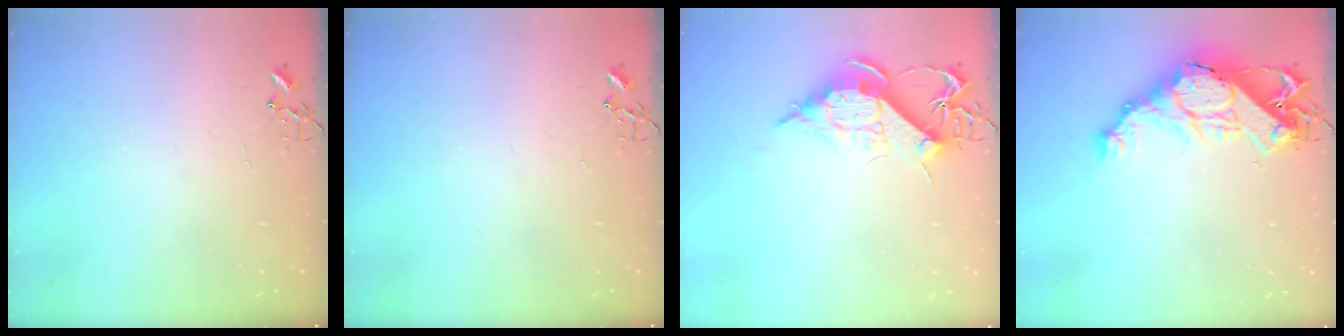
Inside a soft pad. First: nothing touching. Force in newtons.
{"total": 0.0}
{"total": 12.1, "press": 12.1, "slide": 1.1}
{"total": 19.1, "press": 19.1, "slide": 1.5}